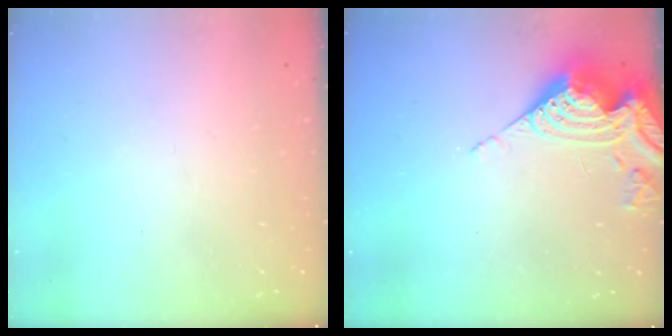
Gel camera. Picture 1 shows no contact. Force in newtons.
{"total": 12.7, "press": 12.6, "slide": 1.6}